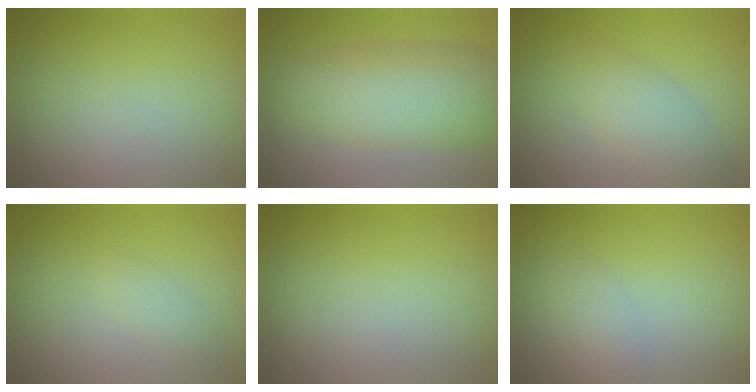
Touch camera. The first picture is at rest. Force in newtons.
{"total": 6.2, "press": 6.2, "slide": 0.0}
{"total": 2.8, "press": 2.8, "slide": 0.2}
{"total": 1.0, "press": 1.0, "slide": 0.1}
{"total": 0.0}
{"total": 1.6, "press": 1.6, "slide": 0.1}